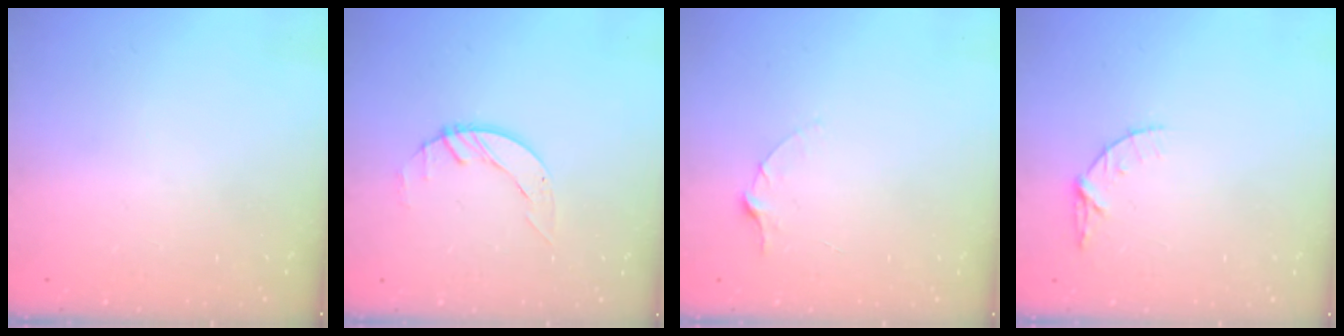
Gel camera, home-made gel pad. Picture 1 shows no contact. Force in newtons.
{"total": 2.9, "press": 2.8, "slide": 0.3}
{"total": 5.2, "press": 5.2, "slide": 0.5}
{"total": 4.7, "press": 4.7, "slide": 0.5}